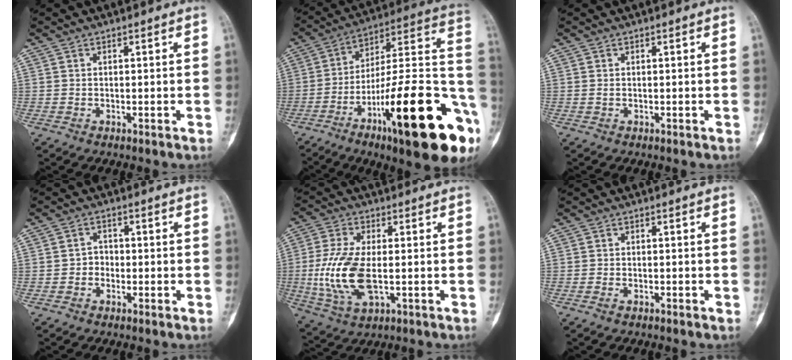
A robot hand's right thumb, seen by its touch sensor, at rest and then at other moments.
{"total": 30.2, "force": [-12.2, 7.4, 26.6], "torque": [-0.330, 0.054, -0.185]}
{"total": 0.0}
{"total": 2.6, "force": [-0.8, 2.2, 0.9], "torque": [0.002, 0.011, -0.022]}
{"total": 12.8, "force": [-1.3, 6.1, 11.2], "torque": [-0.246, -0.007, -0.021]}
{"total": 0.9, "force": [-0.6, 0.4, 0.4], "torque": [-0.007, 0.001, -0.014]}